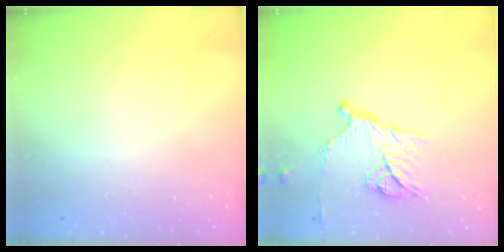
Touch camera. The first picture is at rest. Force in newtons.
{"total": 13.2, "press": 13.2, "slide": 0.3}